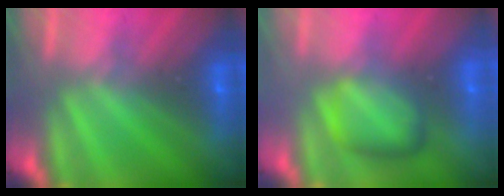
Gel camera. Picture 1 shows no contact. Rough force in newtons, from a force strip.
{"total": 2.4}